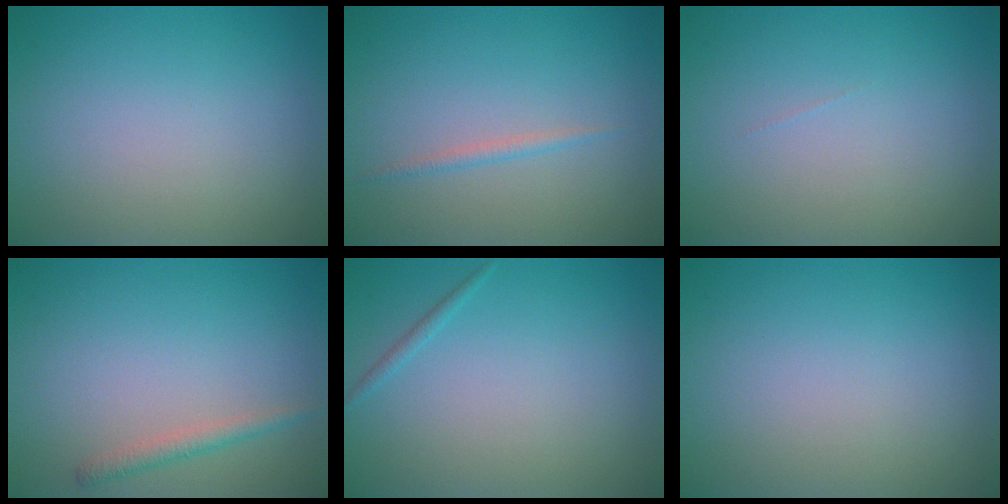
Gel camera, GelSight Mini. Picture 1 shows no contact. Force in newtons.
{"total": 0.8, "press": 0.8, "slide": 0.0}
{"total": 0.0}
{"total": 1.4, "press": 1.4, "slide": 0.1}
{"total": 0.6, "press": 0.6, "slide": 0.0}
{"total": 0.0}